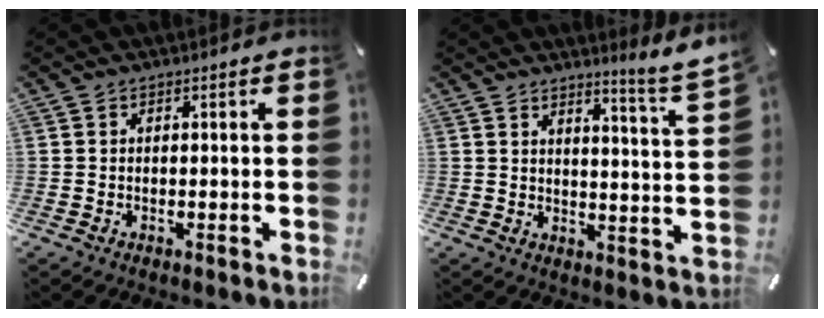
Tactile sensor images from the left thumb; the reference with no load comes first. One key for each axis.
{"total": 6.1, "fx": 5.0, "fy": -0.2, "fz": 3.5, "tx": -0.049, "ty": -0.046, "tz": 0.078}